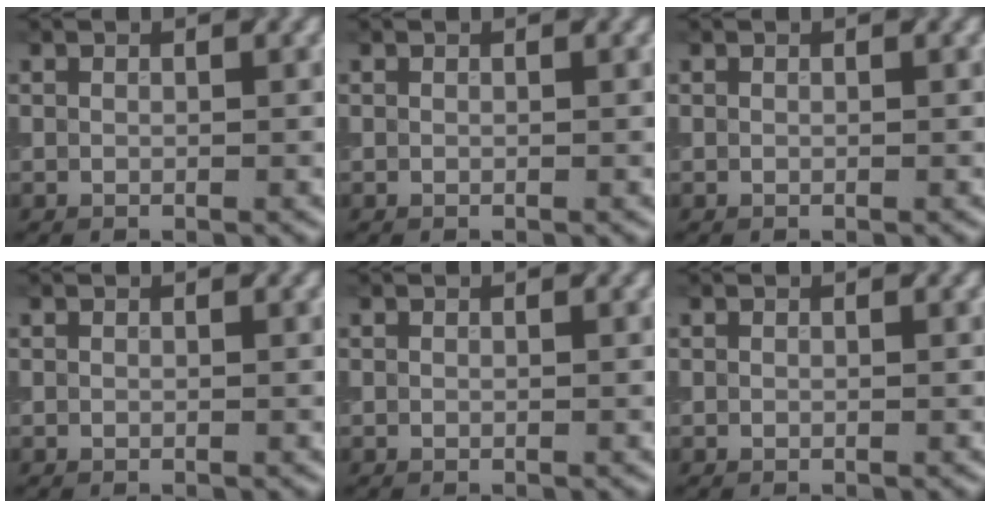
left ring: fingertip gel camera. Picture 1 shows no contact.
{"total": 0.0}
{"total": 0.0}
{"total": 0.0}
{"total": 0.0}
{"total": 0.0}